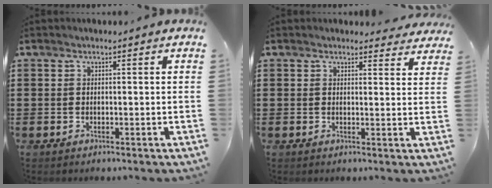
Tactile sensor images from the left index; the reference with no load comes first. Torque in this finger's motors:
{"motor_torque": [2.14, 0.00, 0.13, 0.00]}